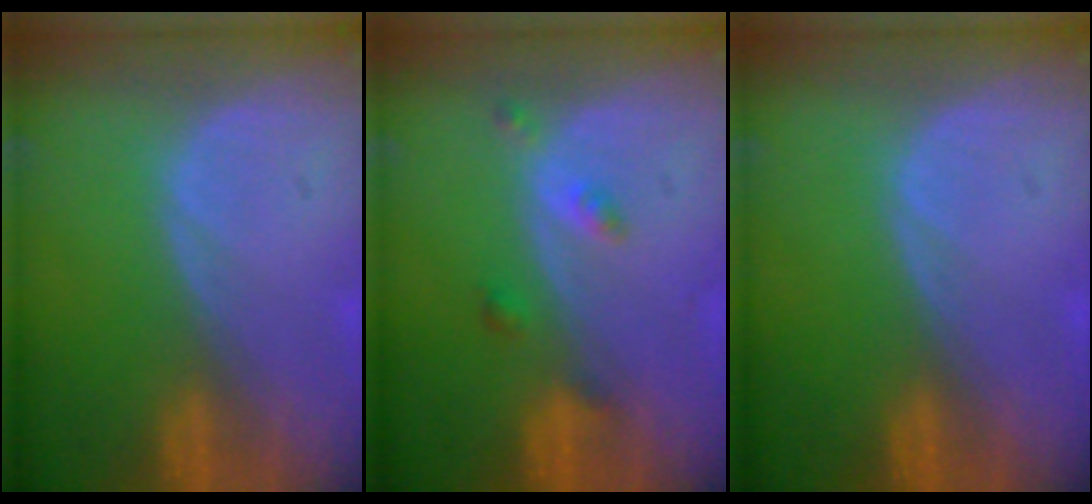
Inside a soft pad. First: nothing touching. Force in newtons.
{"total": 2.5, "press": 2.5, "slide": 0.2}
{"total": 0.0}